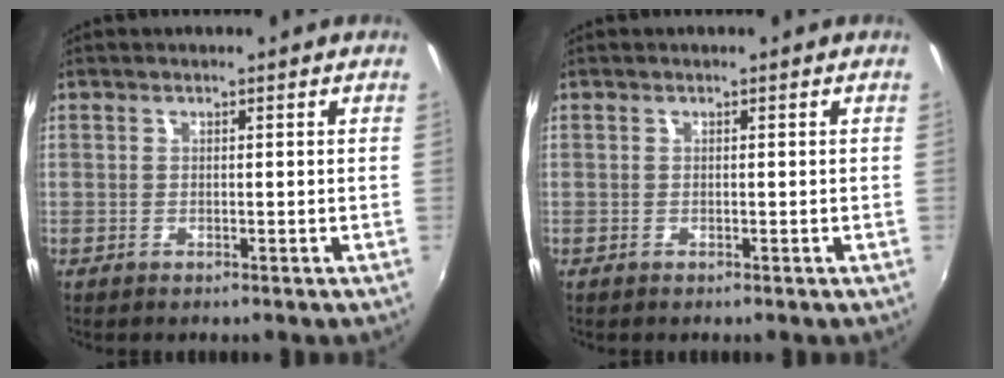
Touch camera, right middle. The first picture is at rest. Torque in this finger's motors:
{"motor_torque": [0.09, 0.12, 0.01, 0.00]}